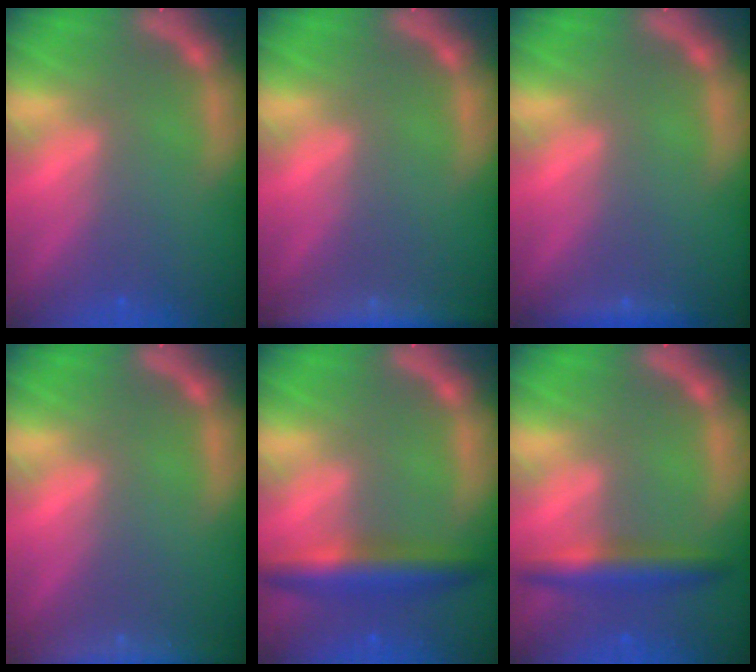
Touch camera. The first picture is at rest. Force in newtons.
{"total": 6.5}
{"total": 1.4}
{"total": 9.0}
{"total": 5.0}
{"total": 4.0}